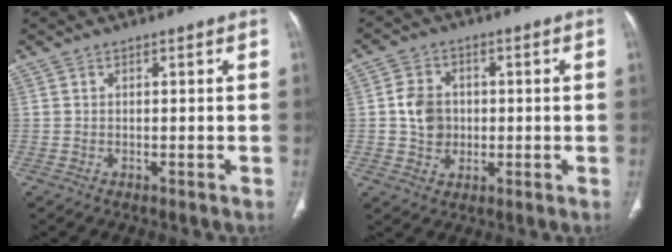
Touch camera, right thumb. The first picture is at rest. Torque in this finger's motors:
{"motor_torque": [0.99, 0.77, 0.50, -0.03, 0.05]}